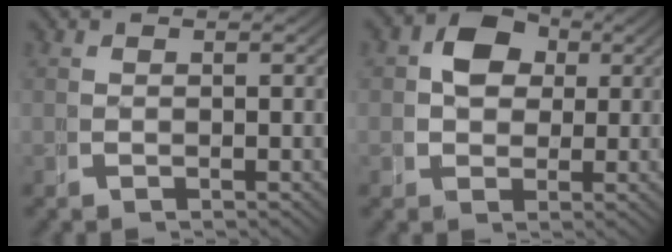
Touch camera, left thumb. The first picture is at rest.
{"total": 6.9, "force": [1.5, 5.5, 4.0], "torque": [-0.076, -0.005, 0.029]}